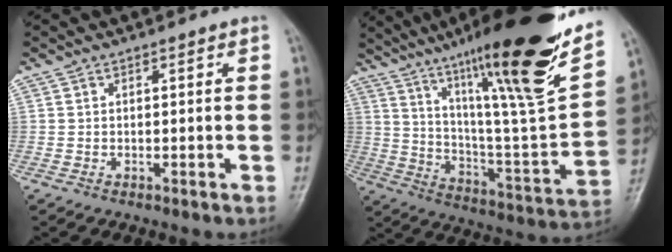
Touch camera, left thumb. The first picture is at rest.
{"total": 32.7, "force": [20.0, 4.8, 25.5], "torque": [-0.380, -0.059, 0.325]}